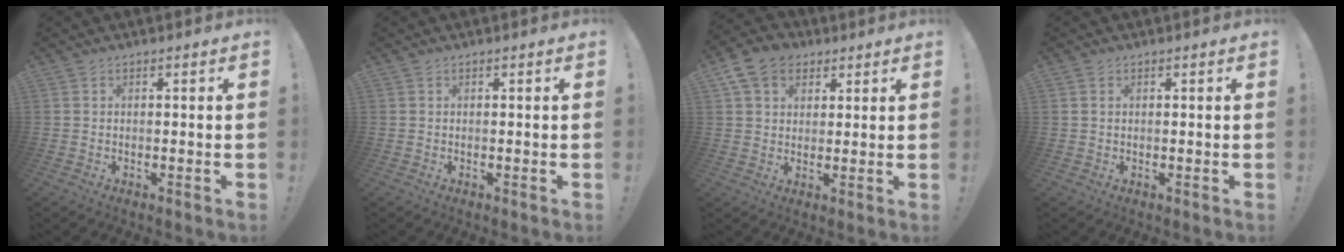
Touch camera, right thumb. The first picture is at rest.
{"total": 0.0}
{"total": 10.6, "force": [4.9, 7.9, 5.0], "torque": [-0.087, -0.009, 0.099]}
{"total": 0.8, "force": [0.4, 0.6, 0.4], "torque": [-0.015, 0.005, 0.009]}